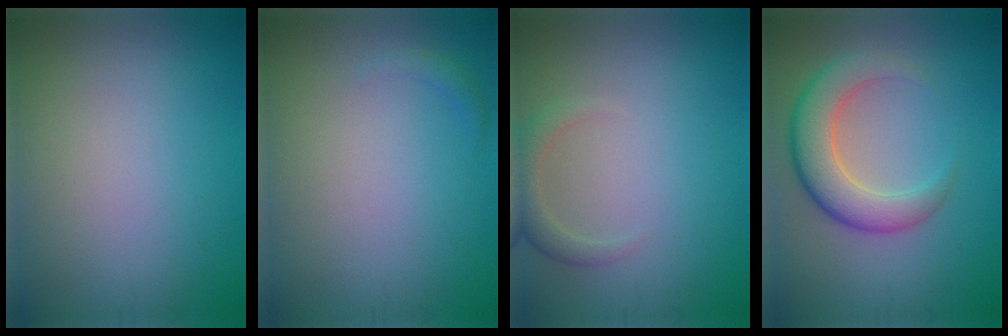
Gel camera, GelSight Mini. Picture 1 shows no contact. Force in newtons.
{"total": 0.8, "press": 0.8, "slide": 0.1}
{"total": 2.0, "press": 2.0, "slide": 0.3}
{"total": 5.6, "press": 5.6, "slide": 0.3}